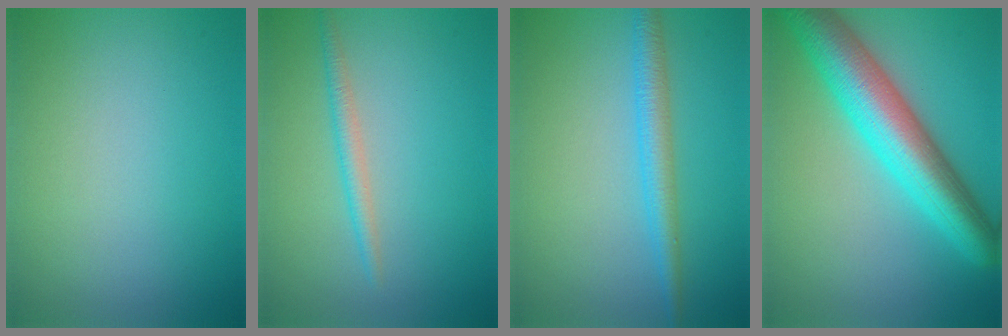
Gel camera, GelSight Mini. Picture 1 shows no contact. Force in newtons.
{"total": 1.8, "press": 1.7, "slide": 0.1}
{"total": 3.0, "press": 3.0, "slide": 0.1}
{"total": 8.6, "press": 8.6, "slide": 0.4}